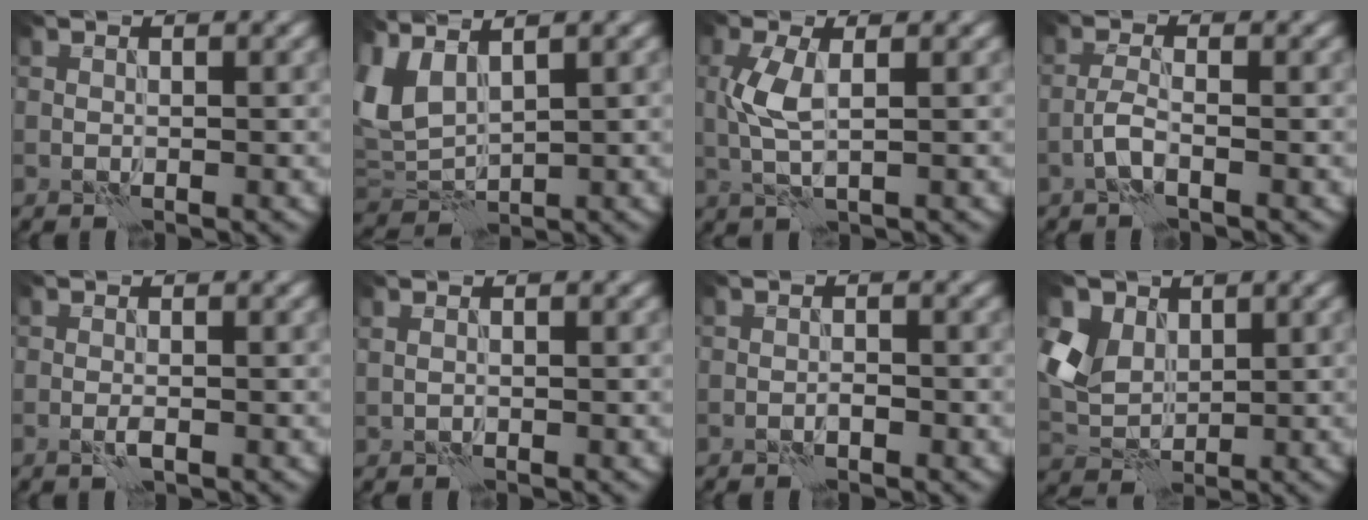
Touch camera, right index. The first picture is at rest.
{"total": 4.0, "force": [2.0, 2.1, 2.8], "torque": [-0.074, 0.002, 0.044]}
{"total": 3.2, "force": [0.2, 1.0, 3.0], "torque": [-0.076, 0.004, 0.007]}
{"total": 1.8, "force": [-1.0, 0.4, 1.5], "torque": [-0.032, 0.008, -0.025]}
{"total": 0.9, "force": [-0.4, 0.0, 0.7], "torque": [-0.016, 0.000, -0.011]}
{"total": 0.5, "force": [0.3, 0.2, 0.3], "torque": [-0.010, -0.001, 0.001]}
{"total": 0.7, "force": [-0.4, 0.2, 0.5], "torque": [-0.009, 0.005, -0.008]}
{"total": 4.9, "force": [2.0, 3.6, 2.5], "torque": [-0.064, 0.002, 0.040]}